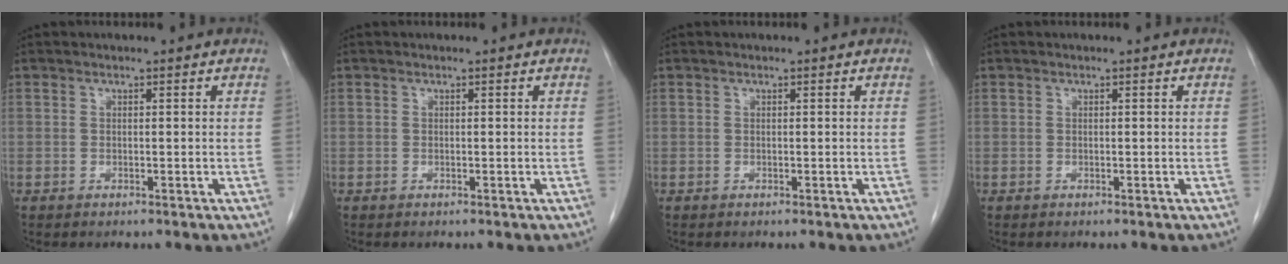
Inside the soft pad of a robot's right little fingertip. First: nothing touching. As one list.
[{"total": 0.0}, {"total": 0.0}, {"total": 0.0}]